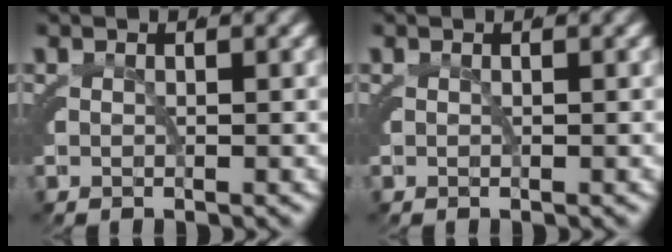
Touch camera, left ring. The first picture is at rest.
{"total": 0.0}